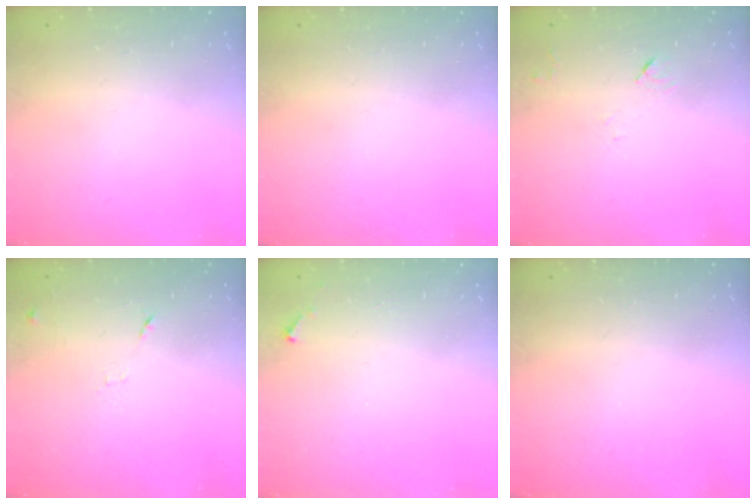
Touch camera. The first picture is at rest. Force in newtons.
{"total": 0.0}
{"total": 3.7, "press": 3.6, "slide": 0.5}
{"total": 9.2, "press": 9.1, "slide": 0.7}
{"total": 2.8, "press": 2.8, "slide": 0.1}
{"total": 0.0}